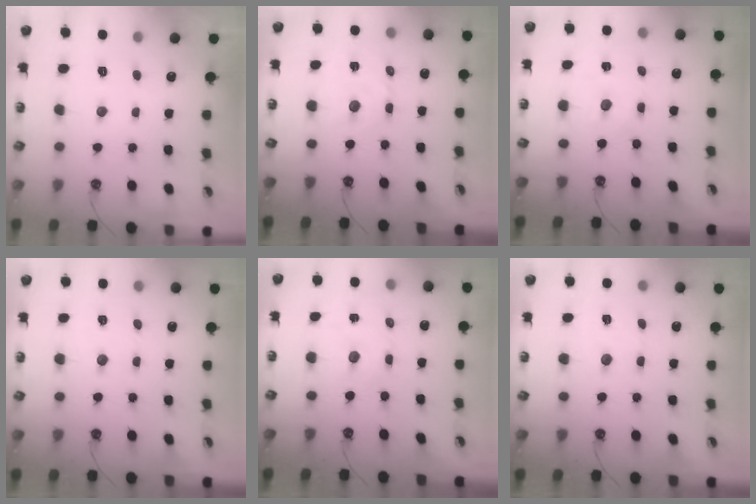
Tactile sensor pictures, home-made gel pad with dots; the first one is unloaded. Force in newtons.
{"total": 3.3, "press": 3.3, "slide": 0.3}
{"total": 0.0}
{"total": 3.3, "press": 3.3, "slide": 0.5}
{"total": 1.8, "press": 1.7, "slide": 0.3}
{"total": 2.9, "press": 2.9, "slide": 0.4}